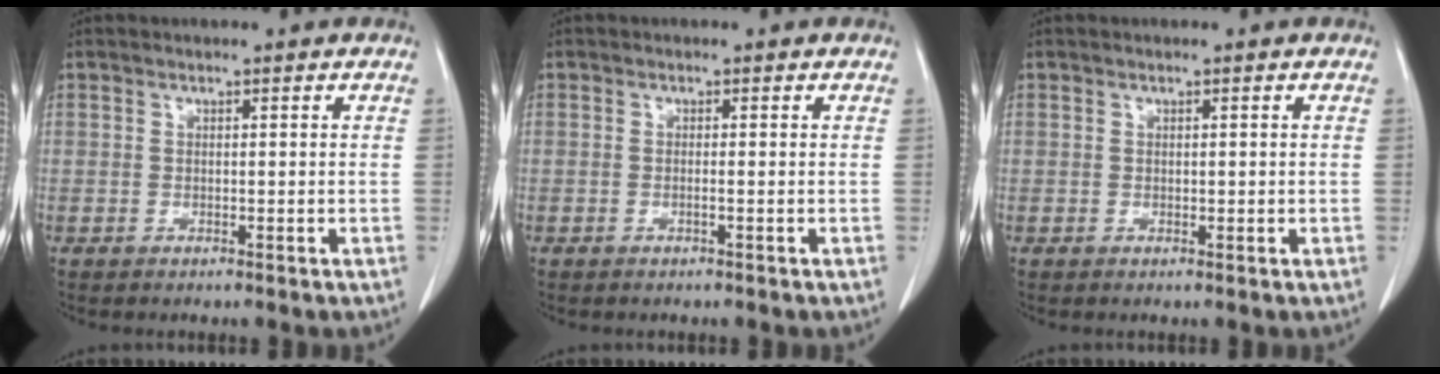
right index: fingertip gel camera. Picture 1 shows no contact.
{"total": 0.6, "force": [-0.2, -0.1, 0.5], "torque": [-0.010, 0.001, -0.004]}
{"total": 0.6, "force": [0.1, 0.4, 0.4], "torque": [-0.006, -0.001, 0.002]}